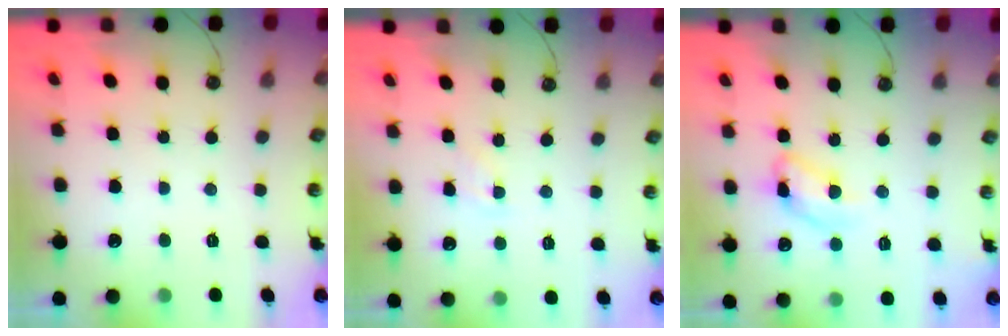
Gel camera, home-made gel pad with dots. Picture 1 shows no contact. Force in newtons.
{"total": 2.8, "press": 2.8, "slide": 0.4}
{"total": 11.4, "press": 11.3, "slide": 0.8}